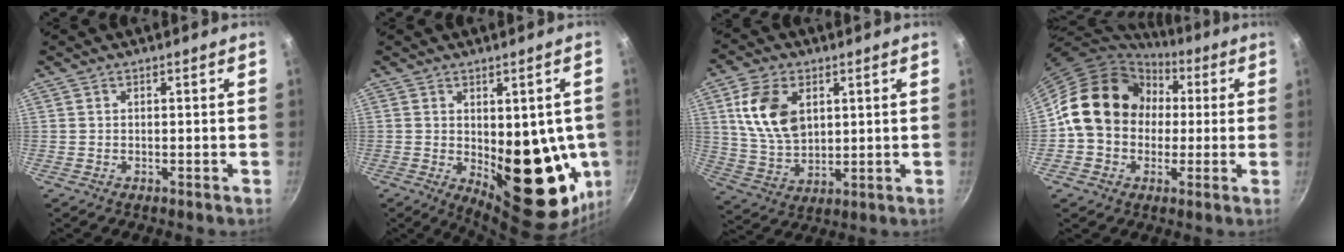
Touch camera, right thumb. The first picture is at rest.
{"total": 18.9, "force": [-1.9, 9.4, 16.4], "torque": [-0.151, -0.030, -0.006]}
{"total": 12.7, "force": [3.7, 8.3, 8.9], "torque": [-0.150, -0.021, 0.078]}
{"total": 16.7, "force": [1.6, 14.3, 8.6], "torque": [-0.111, 0.036, 0.016]}